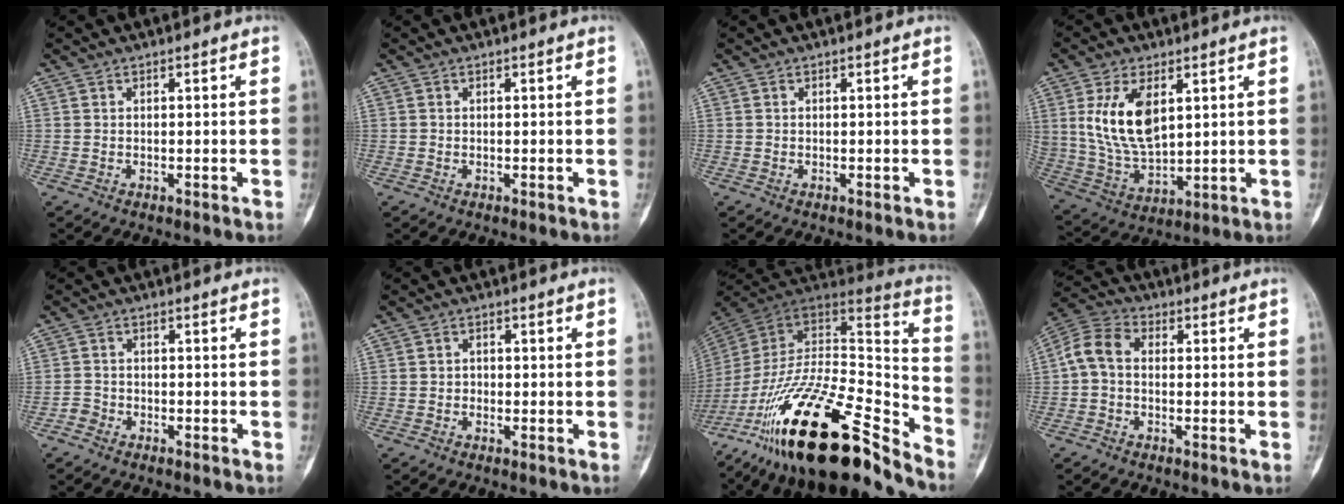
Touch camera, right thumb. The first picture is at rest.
{"total": 0.0}
{"total": 0.0}
{"total": 13.8, "force": [4.0, 7.7, 10.7], "torque": [-0.193, -0.017, 0.093]}
{"total": 2.1, "force": [-1.5, 1.4, 0.2], "torque": [-0.003, 0.010, -0.035]}
{"total": 1.4, "force": [-0.5, 1.3, 0.2], "torque": [0.011, 0.008, -0.012]}
{"total": 32.2, "force": [-21.6, 10.0, 21.6], "torque": [-0.324, 0.071, -0.361]}
{"total": 7.5, "force": [-0.3, 5.5, 5.1], "torque": [-0.096, 0.025, -0.019]}